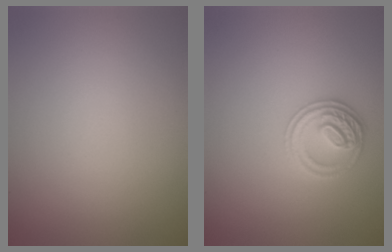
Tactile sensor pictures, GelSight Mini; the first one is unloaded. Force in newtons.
{"total": 2.9, "press": 2.8, "slide": 0.7}